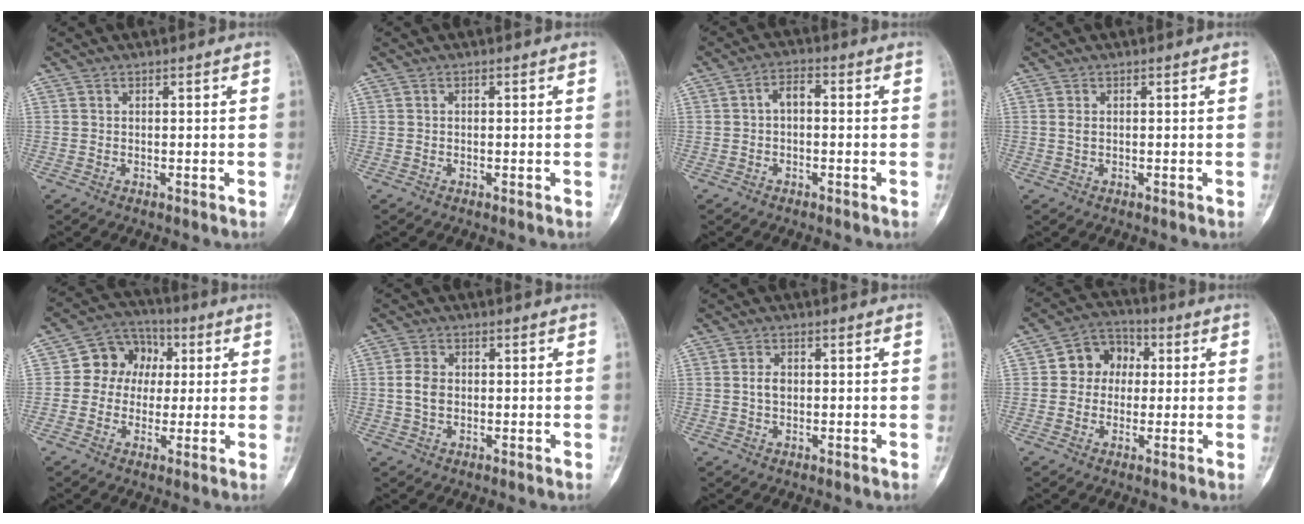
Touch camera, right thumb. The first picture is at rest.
{"total": 0.0}
{"total": 3.4, "force": [-0.2, 2.0, 2.8], "torque": [-0.038, 0.017, -0.012]}
{"total": 0.8, "force": [0.1, 0.5, 0.6], "torque": [-0.012, 0.000, 0.002]}
{"total": 9.9, "force": [1.2, 8.5, 5.0], "torque": [-0.037, 0.017, 0.006]}
{"total": 3.7, "force": [-0.1, 2.6, 2.6], "torque": [-0.050, 0.006, -0.004]}
{"total": 2.1, "force": [0.1, 1.5, 1.5], "torque": [-0.026, 0.005, 0.001]}
{"total": 8.3, "force": [1.0, 7.0, 4.3], "torque": [-0.030, 0.019, 0.004]}